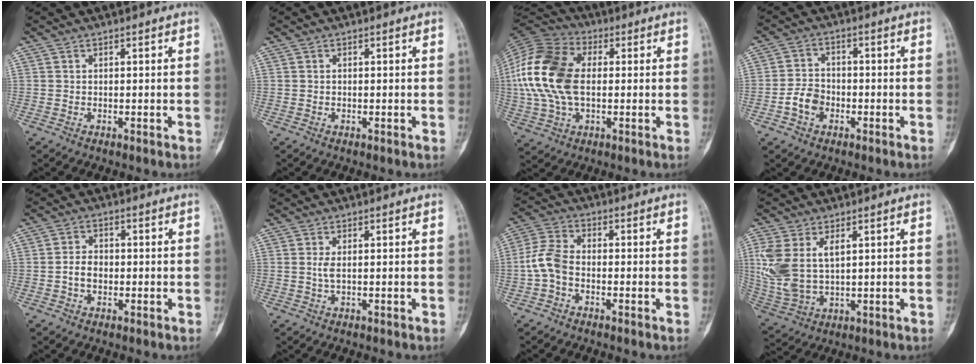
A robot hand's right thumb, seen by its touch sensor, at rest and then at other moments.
{"total": 0.0}
{"total": 18.2, "force": [1.1, 11.3, 14.1], "torque": [-0.298, 0.016, 0.018]}
{"total": 5.3, "force": [-2.0, 4.0, 2.9], "torque": [-0.040, 0.020, -0.041]}
{"total": 3.5, "force": [-0.8, 2.6, 2.3], "torque": [-0.032, 0.011, -0.017]}
{"total": 1.7, "force": [0.2, 0.5, 1.6], "torque": [-0.043, 0.000, 0.009]}
{"total": 6.3, "force": [-1.6, 4.0, 4.6], "torque": [-0.098, 0.021, -0.044]}
{"total": 12.2, "force": [3.2, 7.0, 9.4], "torque": [-0.215, -0.003, 0.078]}